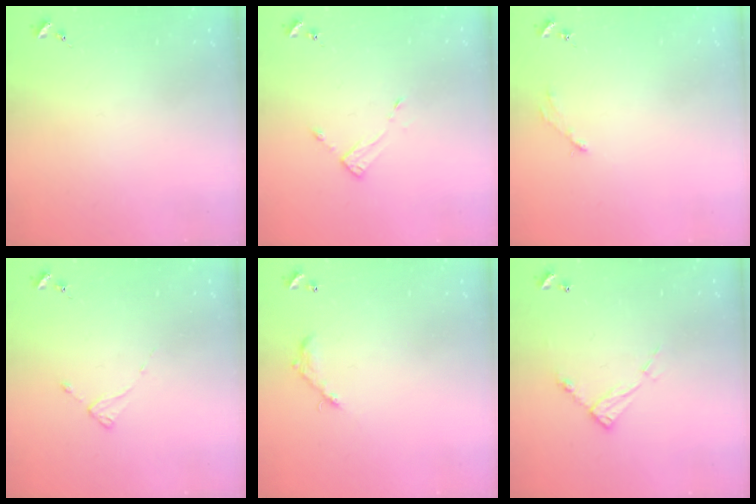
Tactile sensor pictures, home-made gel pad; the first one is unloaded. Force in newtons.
{"total": 3.5, "press": 3.5, "slide": 0.1}
{"total": 2.8, "press": 2.8, "slide": 0.4}
{"total": 2.0, "press": 2.0, "slide": 0.3}
{"total": 5.8, "press": 5.8, "slide": 0.3}
{"total": 10.4, "press": 10.3, "slide": 0.7}